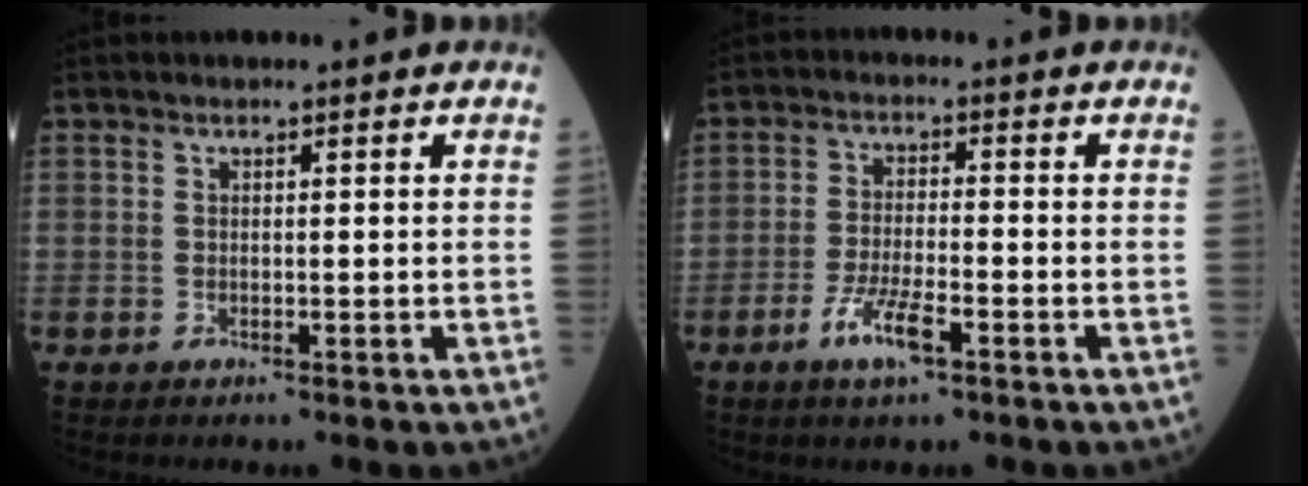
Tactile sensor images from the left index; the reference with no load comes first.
{"total": 5.6, "force": [-3.2, 1.0, 4.5], "torque": [-0.097, -0.005, -0.058]}